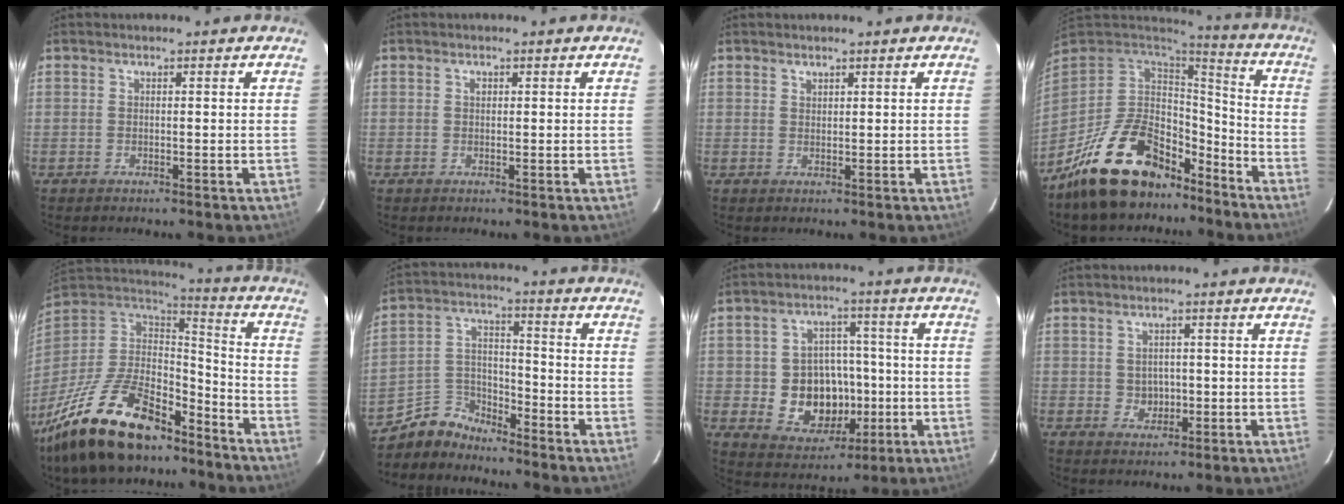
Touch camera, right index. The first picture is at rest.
{"total": 0.6, "force": [0.2, 0.5, 0.3], "torque": [-0.004, 0.002, 0.005]}
{"total": 1.0, "force": [0.9, 0.4, 0.1], "torque": [-0.002, 0.001, 0.017]}
{"total": 21.0, "force": [-14.6, 10.5, 10.9], "torque": [-0.220, 0.011, -0.222]}
{"total": 27.1, "force": [-18.5, 11.9, 15.9], "torque": [-0.322, -0.013, -0.303]}
{"total": 7.1, "force": [-6.2, 3.3, 0.7], "torque": [-0.022, 0.037, -0.129]}
{"total": 12.4, "force": [-2.3, 10.5, 6.2], "torque": [-0.143, 0.010, -0.015]}
{"total": 3.3, "force": [-0.2, 3.2, 0.8], "torque": [-0.016, 0.007, 0.006]}